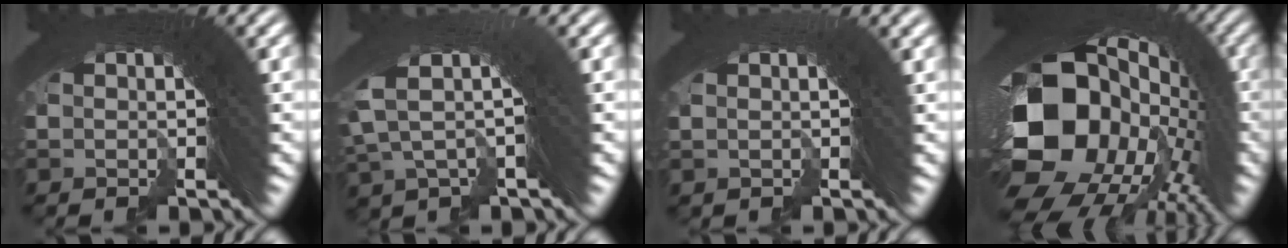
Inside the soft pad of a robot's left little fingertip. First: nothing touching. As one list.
[{"total": 4.4, "force": [1.3, 2.1, 3.6], "torque": [-0.057, 0.021, 0.012]}, {"total": 0.7, "force": [0.3, -0.5, 0.4], "torque": [0.003, 0.013, 0.003]}, {"total": 26.3, "force": [0.8, 16.1, 20.8], "torque": [-0.309, 0.004, 0.006]}]